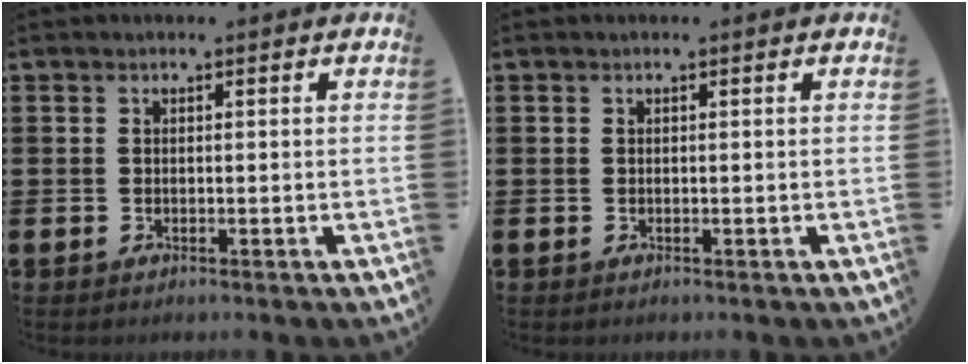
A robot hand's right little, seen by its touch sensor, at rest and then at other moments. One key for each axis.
{"total": 0.0}